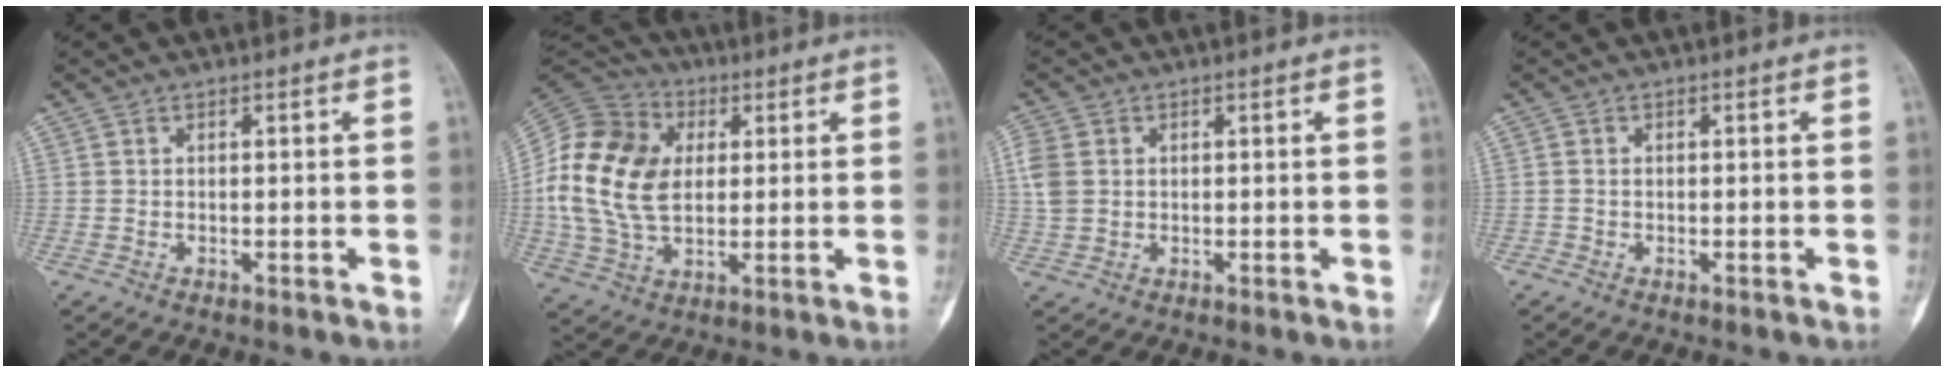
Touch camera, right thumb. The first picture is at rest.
{"total": 18.1, "force": [1.7, 12.7, 12.8], "torque": [-0.248, 0.007, 0.029]}
{"total": 5.5, "force": [0.2, 3.8, 4.0], "torque": [-0.119, 0.009, 0.000]}
{"total": 0.6, "force": [-0.3, 0.5, 0.1], "torque": [0.001, 0.002, -0.010]}